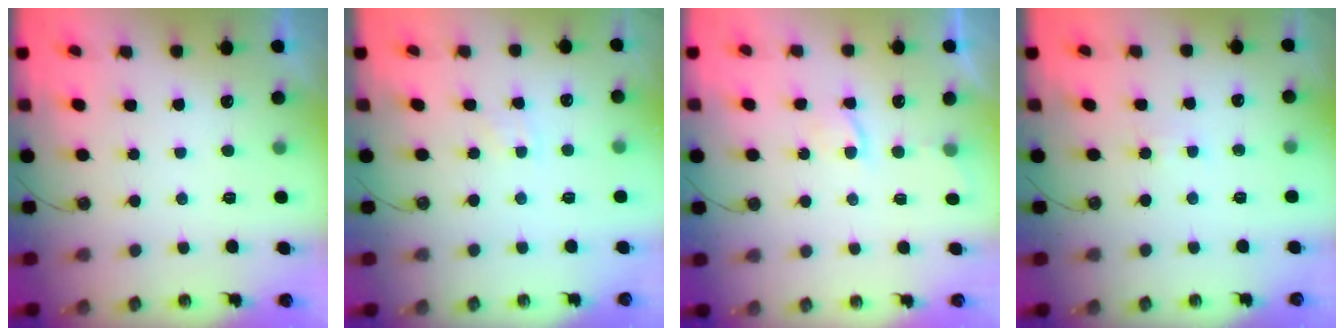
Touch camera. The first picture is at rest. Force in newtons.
{"total": 2.7, "press": 2.7, "slide": 0.4}
{"total": 2.5, "press": 2.5, "slide": 0.5}
{"total": 3.4, "press": 3.4, "slide": 0.3}